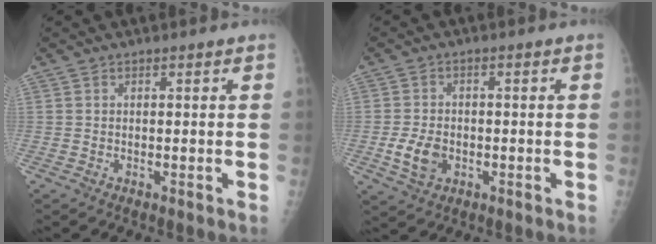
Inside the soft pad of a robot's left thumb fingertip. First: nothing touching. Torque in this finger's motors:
{"motor_torque": [-0.33, 0.52, 0.58, 0.14, 0.05]}